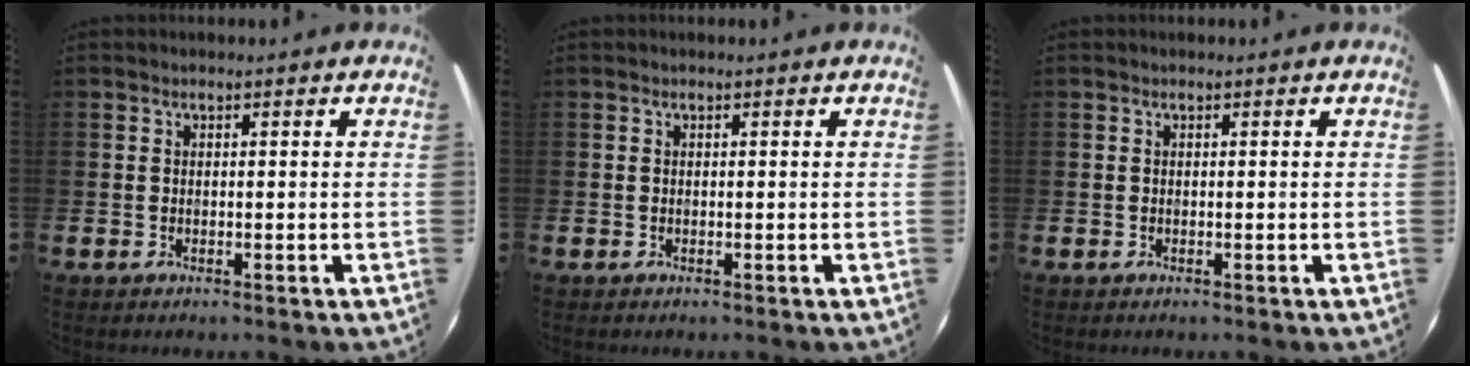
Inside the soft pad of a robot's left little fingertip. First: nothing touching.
{"total": 0.0}
{"total": 0.0}